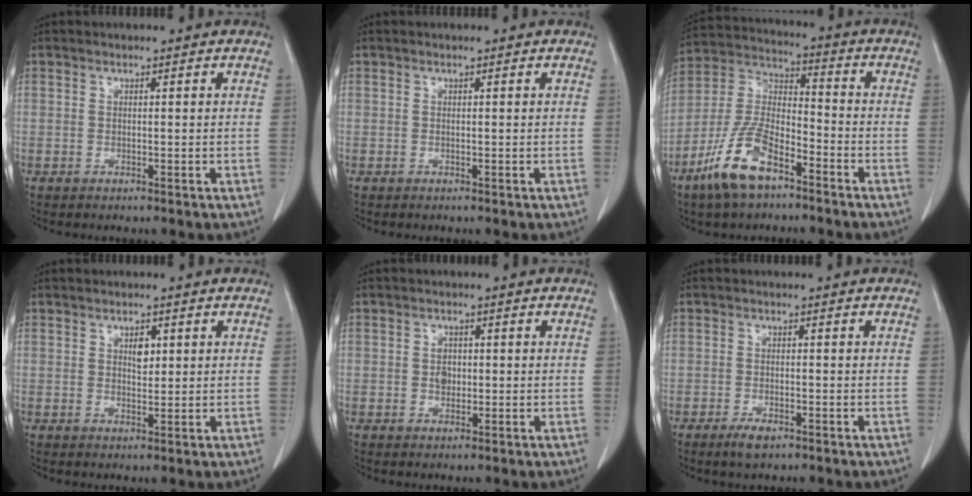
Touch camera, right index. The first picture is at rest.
{"total": 0.0}
{"total": 12.3, "force": [-7.5, 4.4, 8.7], "torque": [-0.190, -0.002, -0.146]}
{"total": 2.3, "force": [0.8, 1.2, 1.8], "torque": [-0.027, -0.003, 0.014]}
{"total": 2.2, "force": [0.0, 1.7, 1.4], "torque": [-0.022, 0.002, 0.001]}
{"total": 2.6, "force": [-1.7, 0.9, 1.8], "torque": [-0.035, -0.001, -0.025]}